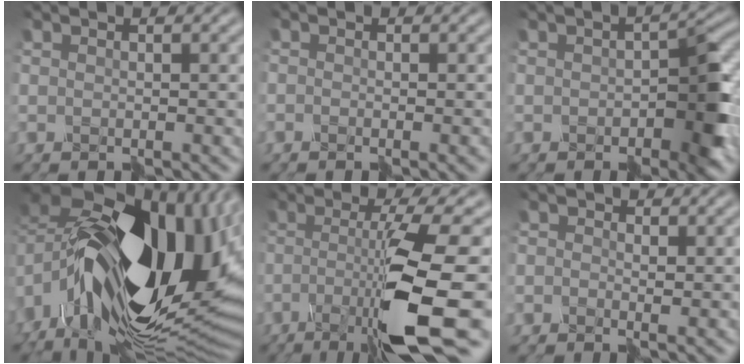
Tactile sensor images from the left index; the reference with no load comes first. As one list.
[{"total": 1.6, "force": [-1.2, 0.7, 0.9], "torque": [-0.002, 0.005, -0.017]}, {"total": 5.5, "force": [-1.9, 2.7, 4.5], "torque": [-0.065, 0.006, -0.031]}, {"total": 20.1, "force": [0.7, 11.1, 16.8], "torque": [-0.316, 0.004, 0.004]}, {"total": 11.2, "force": [-5.6, 1.6, 9.6], "torque": [-0.170, 0.005, -0.094]}, {"total": 1.0, "force": [-0.2, 1.0, -0.1], "torque": [-0.001, 0.007, -0.009]}]